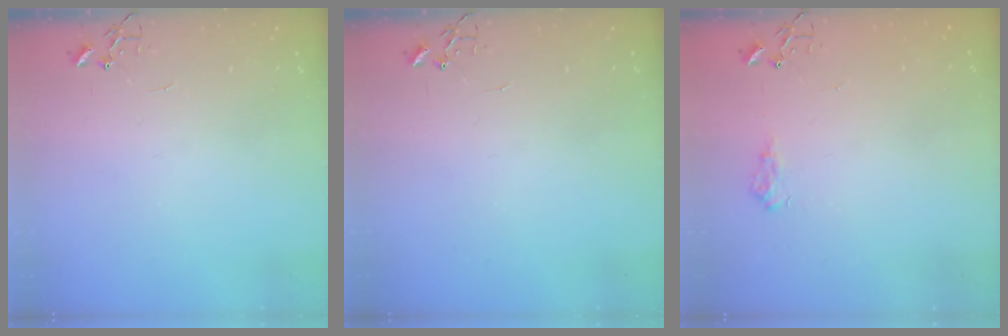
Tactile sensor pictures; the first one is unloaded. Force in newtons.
{"total": 0.0}
{"total": 7.4, "press": 7.4, "slide": 0.9}